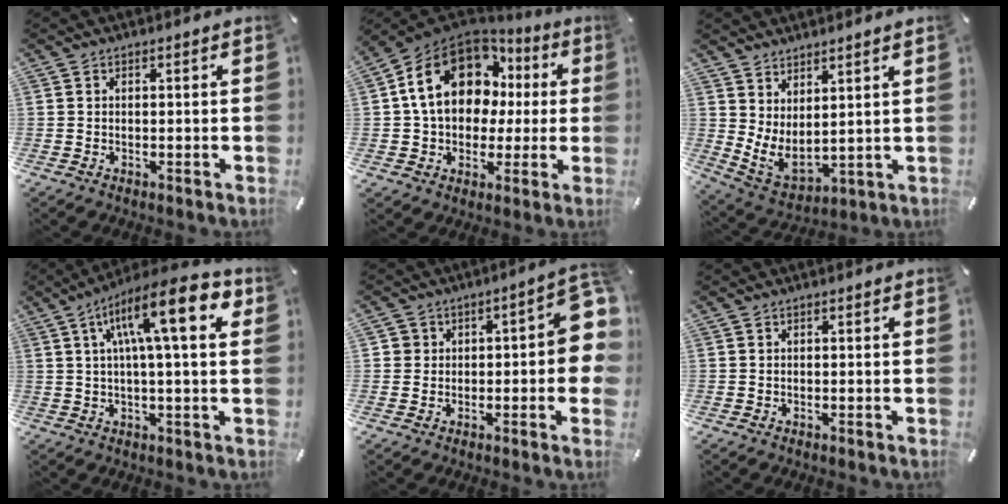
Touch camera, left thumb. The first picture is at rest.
{"total": 18.4, "force": [5.3, 14.1, 10.7], "torque": [-0.208, -0.015, 0.097]}
{"total": 4.9, "force": [3.5, 2.5, 2.4], "torque": [-0.065, -0.048, 0.069]}
{"total": 16.8, "force": [6.2, 4.0, 15.1], "torque": [-0.243, -0.018, 0.092]}
{"total": 9.7, "force": [-0.1, 5.6, 7.9], "torque": [-0.086, 0.001, 0.000]}
{"total": 0.0}